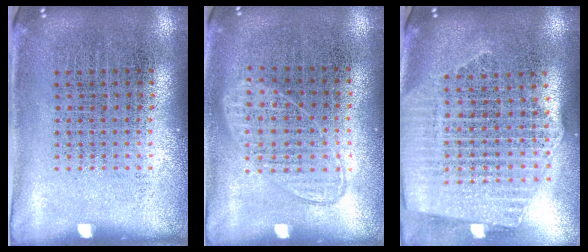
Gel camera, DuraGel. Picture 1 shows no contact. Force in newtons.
{"total": 0.9, "press": 0.8, "slide": 0.3}
{"total": 2.4, "press": 2.2, "slide": 1.2}